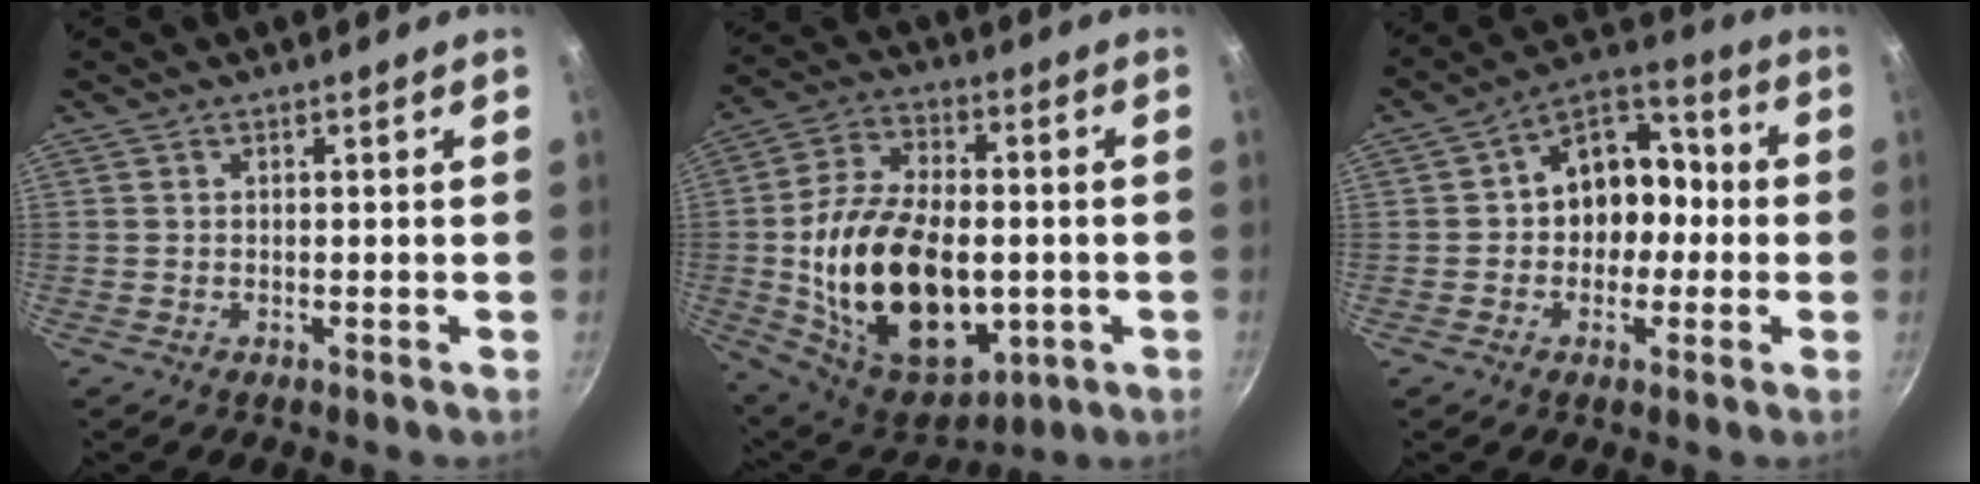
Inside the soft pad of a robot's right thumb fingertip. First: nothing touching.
{"total": 26.7, "force": [-3.1, 16.2, 21.0], "torque": [-0.356, 0.011, -0.037]}
{"total": 12.3, "force": [-0.6, 9.9, 7.3], "torque": [-0.044, 0.047, -0.023]}